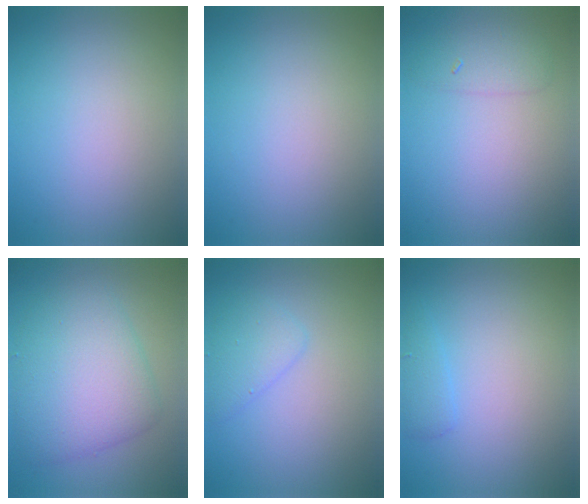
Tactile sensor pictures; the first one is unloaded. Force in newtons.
{"total": 0.0}
{"total": 1.8, "press": 1.8, "slide": 0.1}
{"total": 6.6, "press": 6.6, "slide": 0.2}
{"total": 2.1, "press": 2.1, "slide": 0.2}
{"total": 1.3, "press": 1.3, "slide": 0.1}